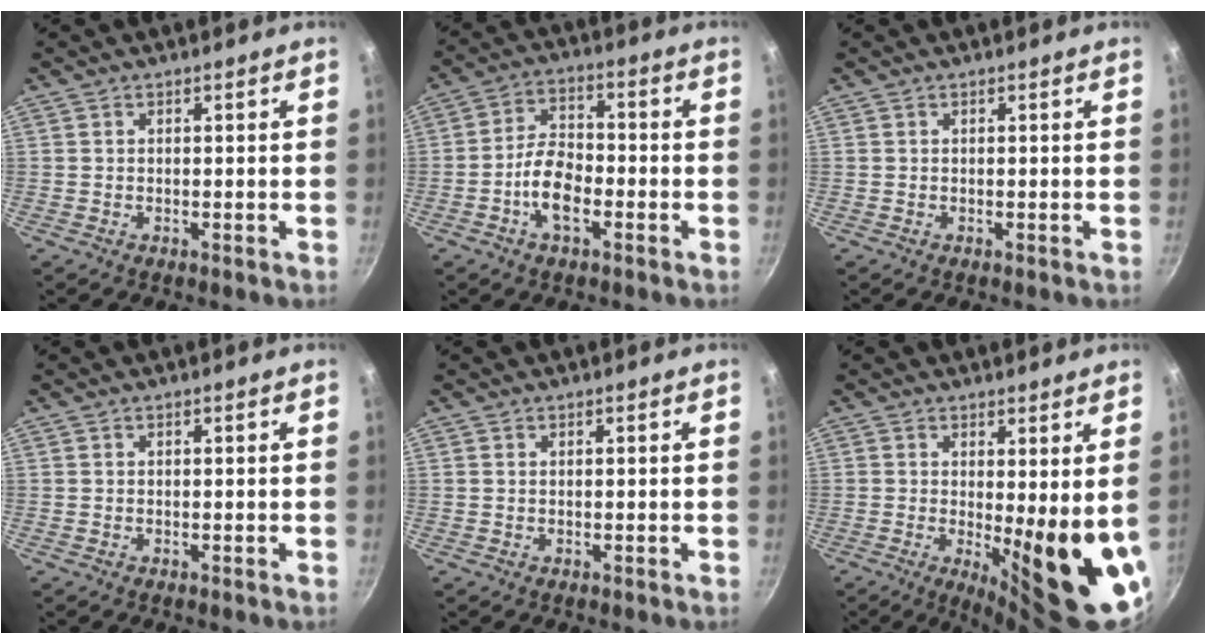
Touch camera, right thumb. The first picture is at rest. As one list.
[{"total": 8.5, "force": [-3.1, 4.5, 6.6], "torque": [-0.109, 0.034, -0.063]}, {"total": 0.0}, {"total": 0.0}, {"total": 0.0}, {"total": 13.1, "force": [-0.3, 3.2, 12.7], "torque": [-0.145, -0.032, 0.006]}]